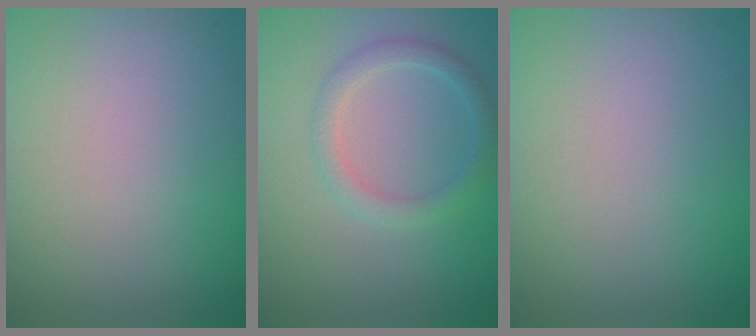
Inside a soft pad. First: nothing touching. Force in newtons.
{"total": 2.3, "press": 2.3, "slide": 0.1}
{"total": 0.0}